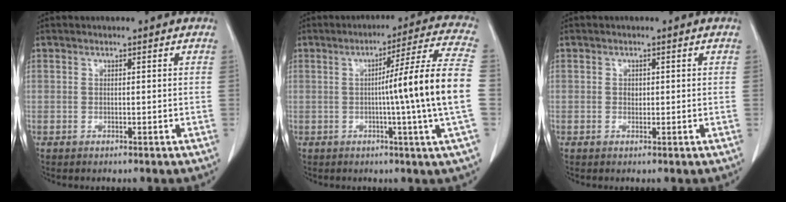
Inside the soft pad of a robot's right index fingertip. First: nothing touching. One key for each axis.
{"total": 14.8, "fx": -1.2, "fy": -2.8, "fz": 14.5, "tx": -0.204, "ty": -0.004, "tz": -0.025}
{"total": 0.8, "fx": 0.1, "fy": 0.7, "fz": 0.4, "tx": -0.007, "ty": 0.002, "tz": 0.004}